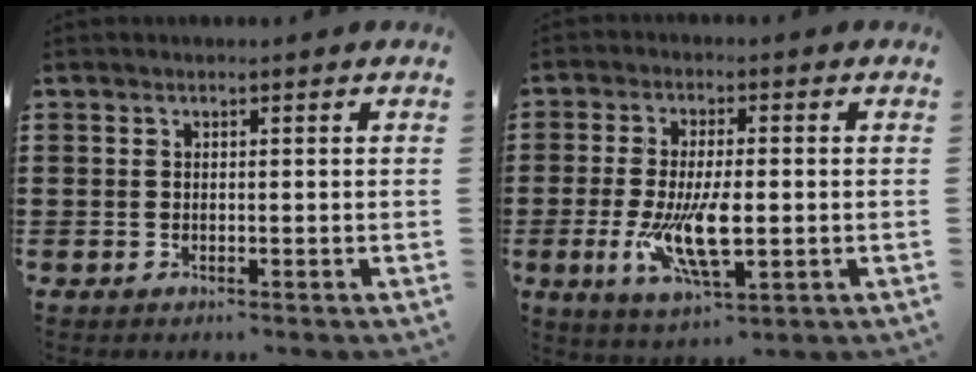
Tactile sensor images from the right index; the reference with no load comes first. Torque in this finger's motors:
{"motor_torque": [1.40, 0.00, 0.46, 0.14]}